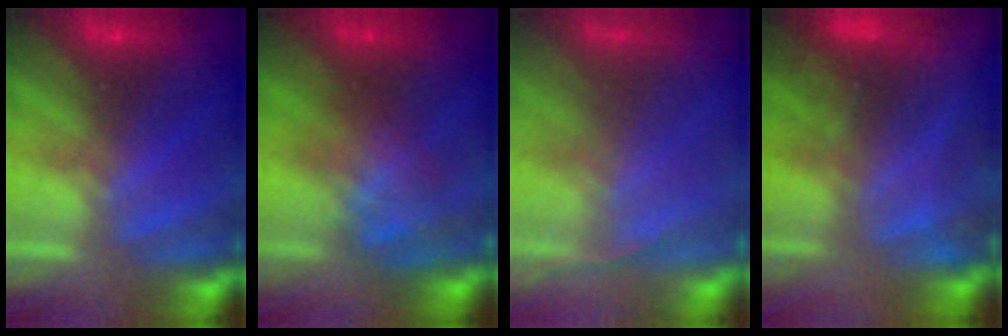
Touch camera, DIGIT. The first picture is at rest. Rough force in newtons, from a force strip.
{"total": 3.5}
{"total": 1.4}
{"total": 3.4}